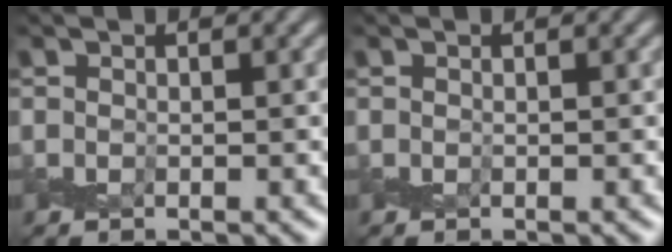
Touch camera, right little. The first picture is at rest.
{"total": 0.0}